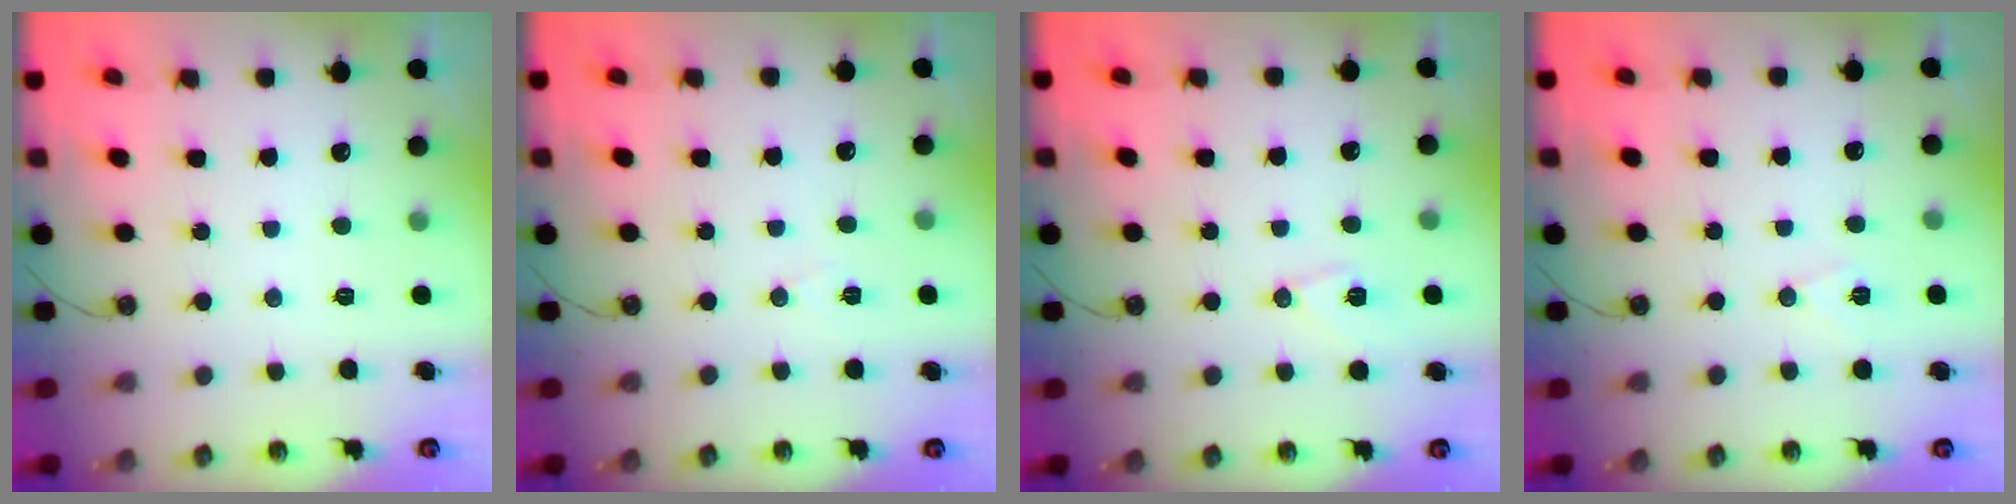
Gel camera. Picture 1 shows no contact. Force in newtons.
{"total": 5.3, "press": 3.0, "slide": 4.4}
{"total": 7.9, "press": 7.7, "slide": 1.9}
{"total": 6.7, "press": 5.0, "slide": 4.4}